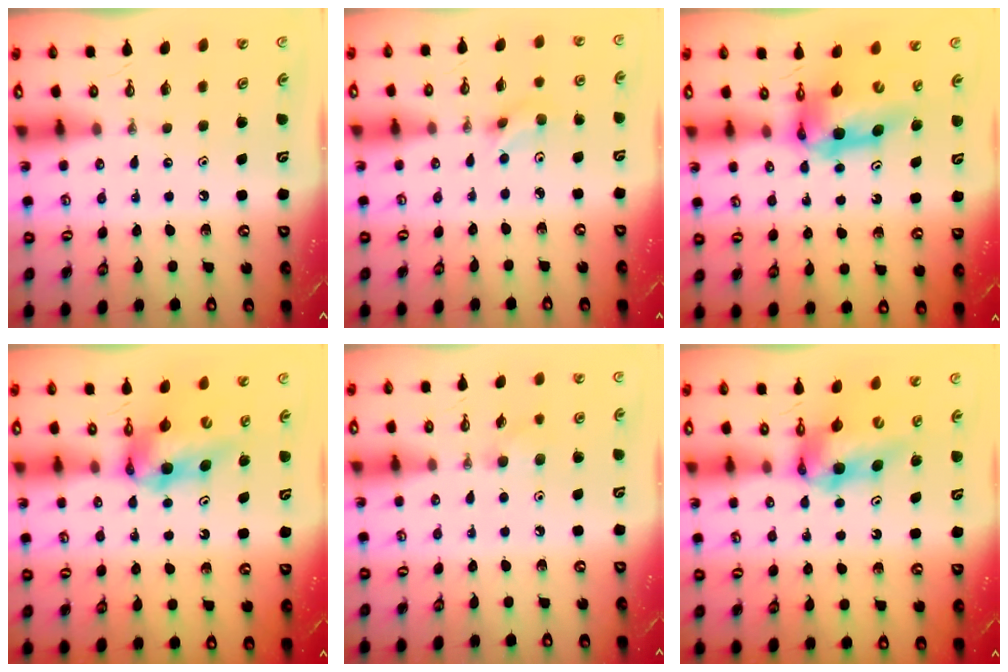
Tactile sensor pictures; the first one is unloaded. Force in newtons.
{"total": 3.7, "press": 3.6, "slide": 0.9}
{"total": 11.2, "press": 11.1, "slide": 1.0}
{"total": 9.5, "press": 9.5, "slide": 1.0}
{"total": 6.4, "press": 6.2, "slide": 1.4}
{"total": 9.5, "press": 9.5, "slide": 1.0}